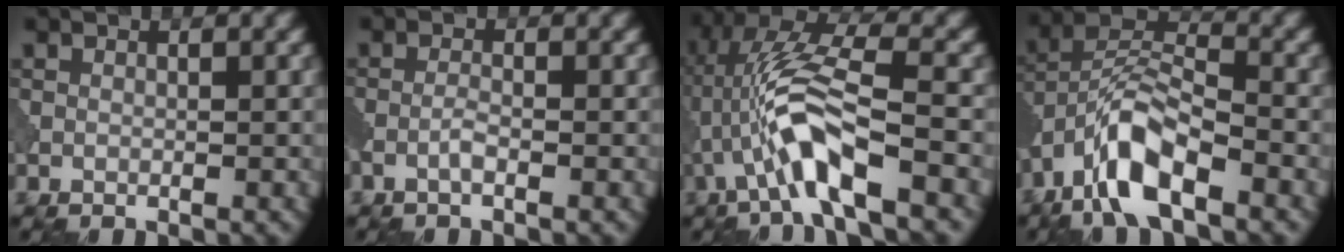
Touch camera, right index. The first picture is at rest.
{"total": 1.2, "force": [-0.6, 0.2, 1.0], "torque": [-0.021, 0.005, -0.014]}
{"total": 7.6, "force": [-2.4, 1.8, 7.0], "torque": [-0.148, 0.018, -0.049]}
{"total": 7.8, "force": [-4.8, 2.7, 5.6], "torque": [-0.104, 0.012, -0.099]}